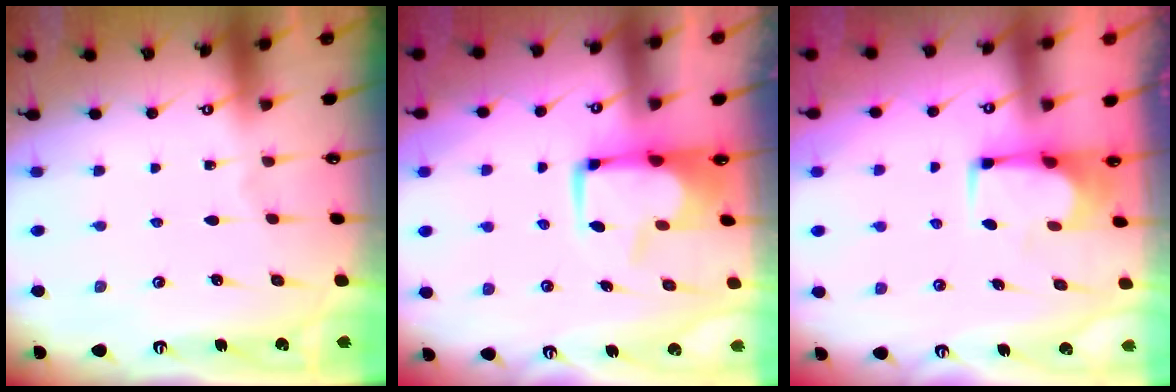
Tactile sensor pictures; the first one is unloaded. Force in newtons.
{"total": 0.8, "press": 0.0, "slide": 0.8}
{"total": 5.7, "press": 5.7, "slide": 0.4}